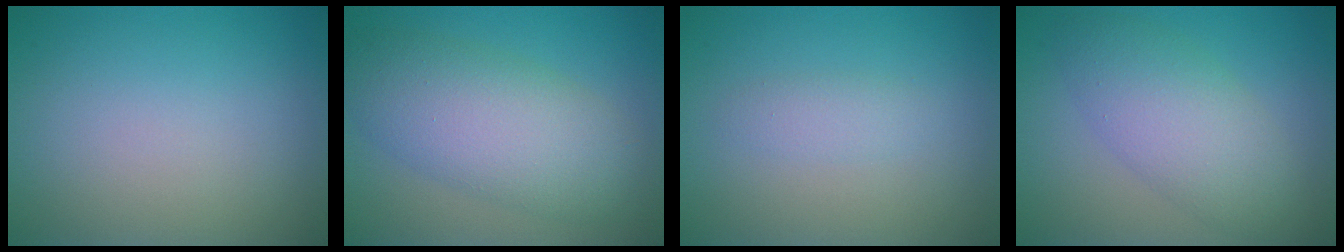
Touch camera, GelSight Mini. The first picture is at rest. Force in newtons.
{"total": 7.6, "press": 7.6, "slide": 0.3}
{"total": 1.5, "press": 1.5, "slide": 0.1}
{"total": 5.5, "press": 5.5, "slide": 0.1}